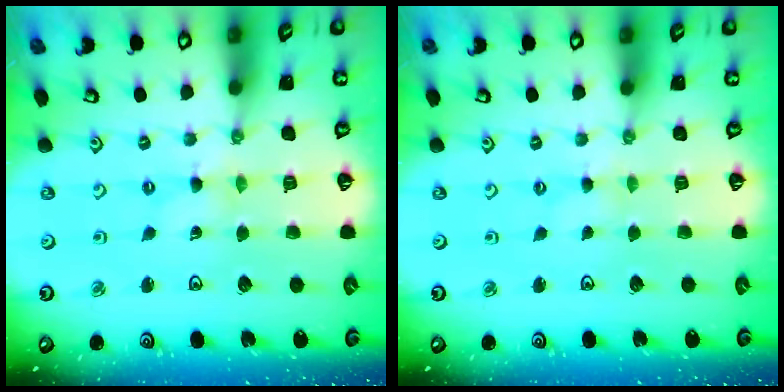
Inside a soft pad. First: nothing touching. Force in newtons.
{"total": 0.8, "press": 0.7, "slide": 0.2}